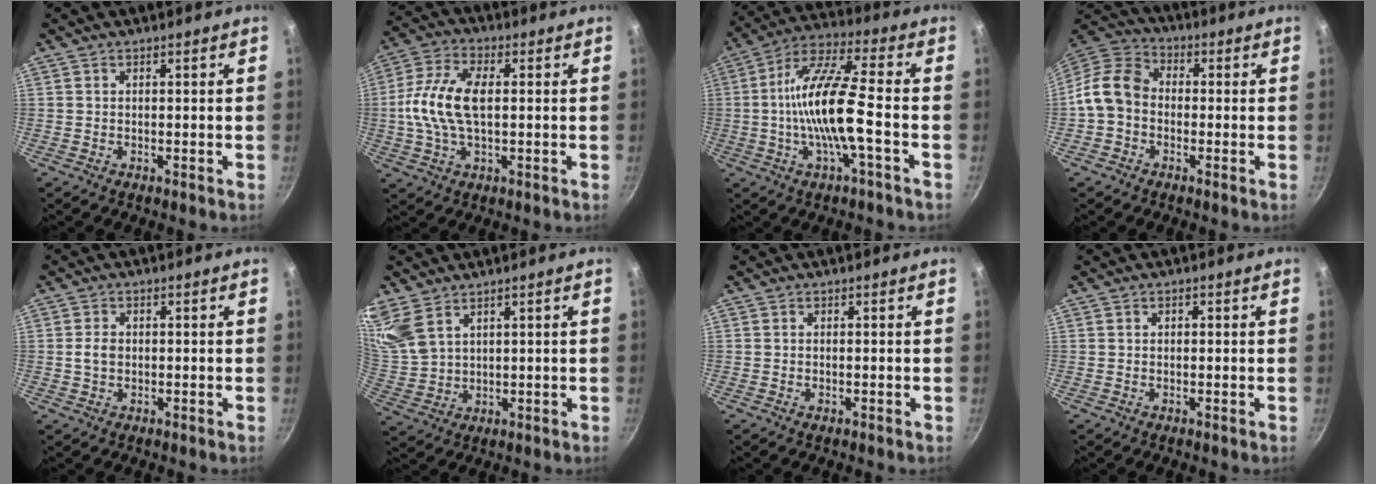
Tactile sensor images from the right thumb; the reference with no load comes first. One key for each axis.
{"total": 12.4, "fx": 0.6, "fy": 6.6, "fz": 10.5, "tx": -0.211, "ty": 0.021, "tz": -0.001}
{"total": 14.8, "fx": -2.4, "fy": 3.1, "fz": 14.3, "tx": -0.270, "ty": 0.032, "tz": -0.055}
{"total": 10.1, "fx": -1.6, "fy": 7.9, "fz": 6.0, "tx": -0.091, "ty": 0.034, "tz": -0.054}
{"total": 2.8, "fx": -0.1, "fy": 2.1, "fz": 1.9, "tx": -0.029, "ty": 0.005, "tz": -0.003}
{"total": 10.1, "fx": 6.9, "fy": 5.3, "fz": 5.0, "tx": -0.103, "ty": -0.018, "tz": 0.154}
{"total": 0.5, "fx": -0.1, "fy": 0.2, "fz": 0.5, "tx": -0.007, "ty": 0.001, "tz": -0.003}
{"total": 0.7, "fx": 0.1, "fy": 0.6, "fz": 0.3, "tx": -0.006, "ty": 0.005, "tz": 0.002}